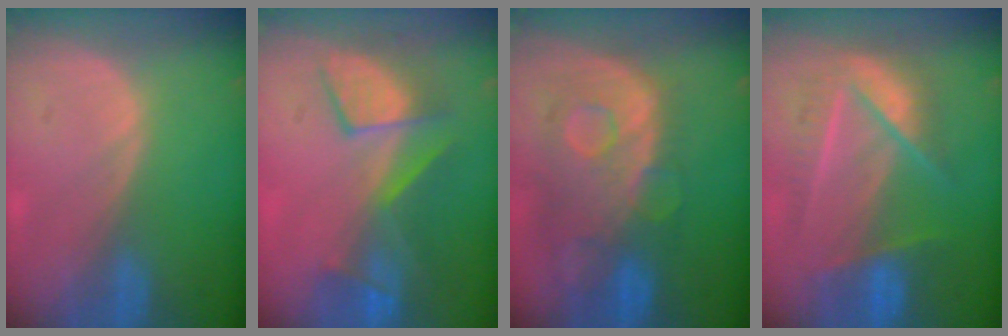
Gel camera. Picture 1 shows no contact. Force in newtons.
{"total": 7.9, "press": 7.8, "slide": 1.2}
{"total": 11.2, "press": 9.7, "slide": 5.5}
{"total": 8.2, "press": 7.8, "slide": 2.5}